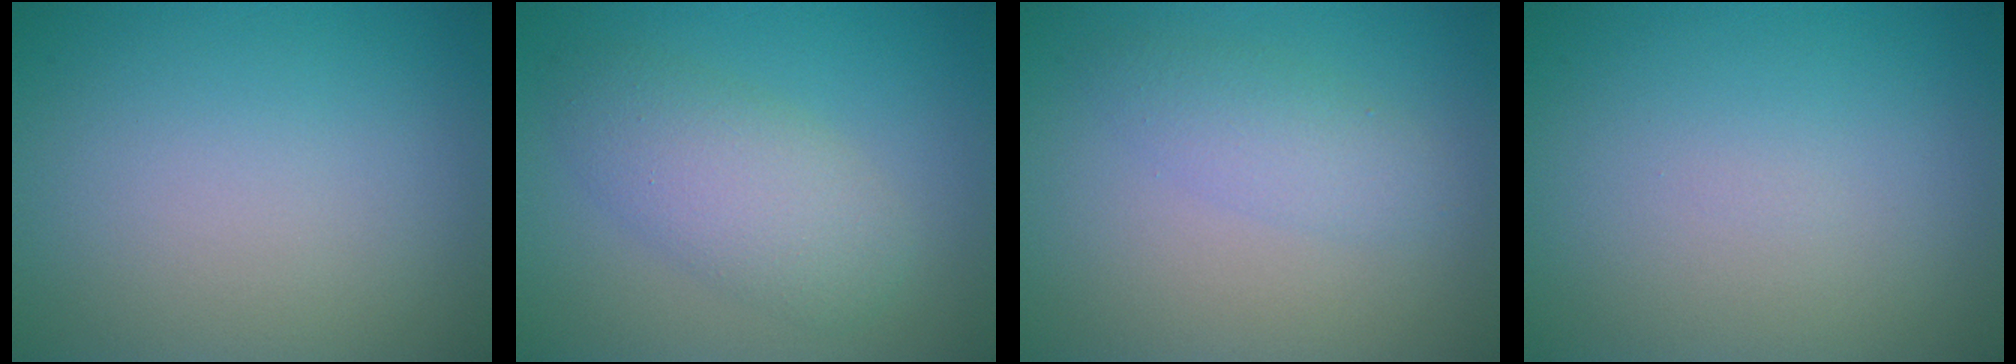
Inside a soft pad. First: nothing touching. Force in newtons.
{"total": 4.4, "press": 4.4, "slide": 0.1}
{"total": 2.2, "press": 2.2, "slide": 0.1}
{"total": 0.0}